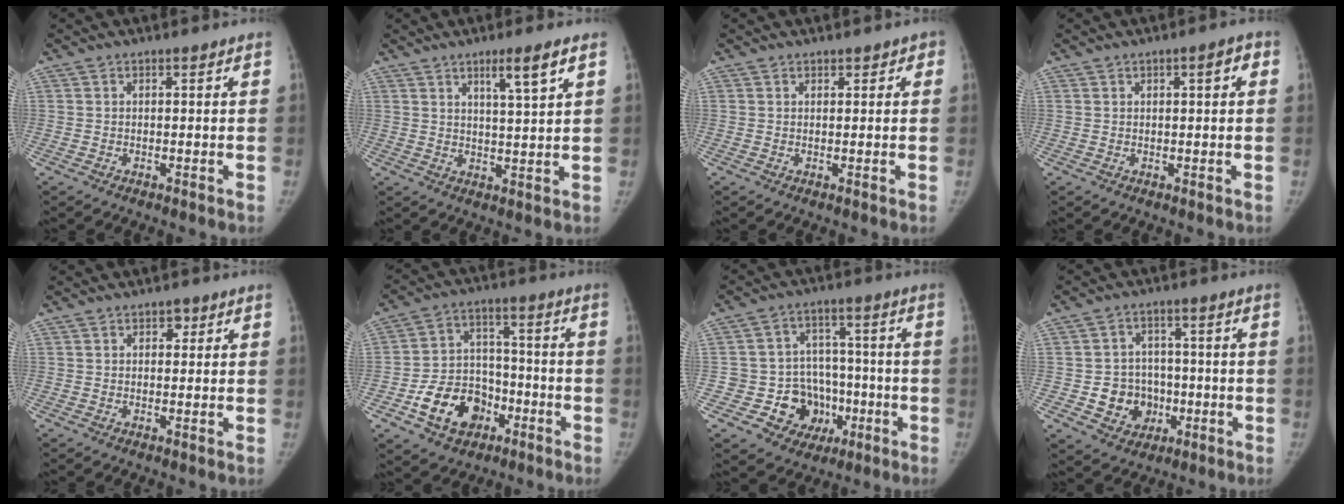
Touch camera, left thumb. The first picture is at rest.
{"total": 5.7, "force": [3.2, 0.2, 4.7], "torque": [-0.077, -0.023, 0.055]}
{"total": 1.3, "force": [0.7, 1.0, 0.4], "torque": [0.017, 0.000, 0.004]}
{"total": 2.5, "force": [0.7, 0.8, 2.3], "torque": [-0.026, 0.006, 0.006]}
{"total": 1.8, "force": [0.9, 1.3, 0.9], "torque": [0.002, -0.001, 0.008]}
{"total": 13.6, "force": [-6.1, 10.1, 6.7], "torque": [-0.077, 0.048, -0.099]}
{"total": 11.9, "force": [-3.7, 10.6, 3.9], "torque": [-0.003, 0.043, -0.046]}
{"total": 8.8, "force": [-2.0, 7.9, 3.3], "torque": [-0.011, 0.016, -0.025]}